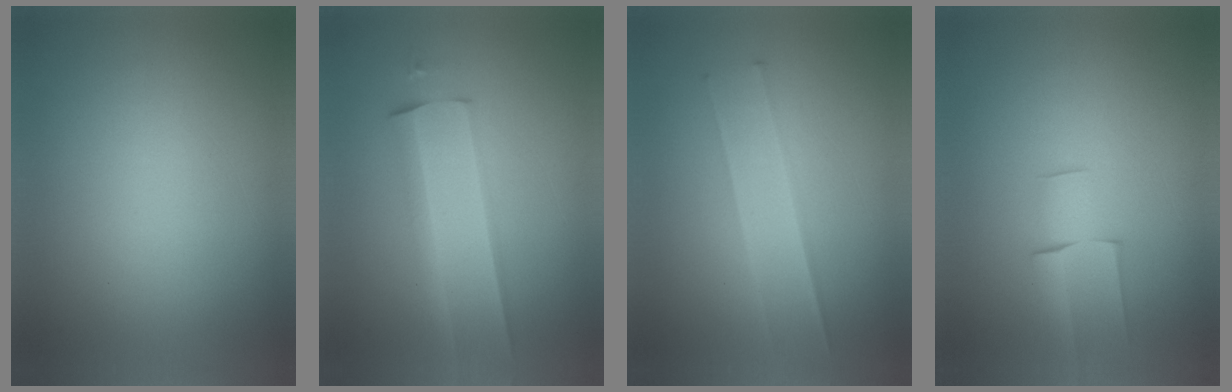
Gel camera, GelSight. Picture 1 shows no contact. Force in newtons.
{"total": 4.3}
{"total": 2.4}
{"total": 2.5}